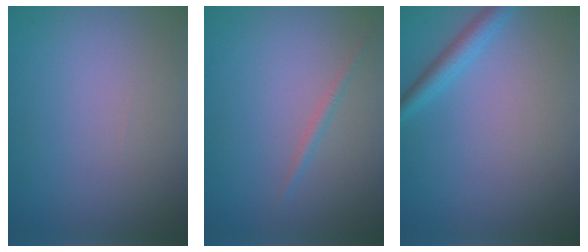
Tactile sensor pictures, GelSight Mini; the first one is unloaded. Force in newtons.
{"total": 0.9, "press": 0.9, "slide": 0.0}
{"total": 2.0, "press": 2.0, "slide": 0.1}